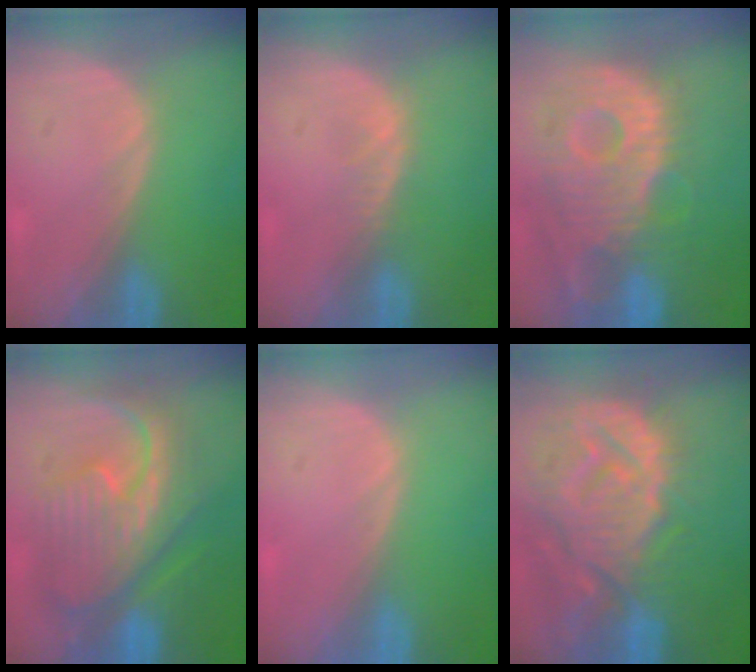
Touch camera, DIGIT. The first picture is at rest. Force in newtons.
{"total": 1.5, "press": 1.5, "slide": 0.2}
{"total": 13.0, "press": 11.3, "slide": 6.4}
{"total": 12.3, "press": 12.2, "slide": 1.4}
{"total": 0.0}
{"total": 14.2, "press": 12.3, "slide": 7.1}